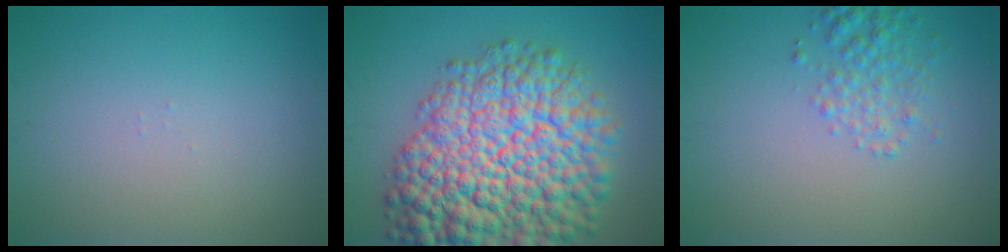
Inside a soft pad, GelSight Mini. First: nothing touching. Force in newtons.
{"total": 15.4, "press": 15.4, "slide": 0.6}
{"total": 2.6, "press": 2.6, "slide": 0.1}